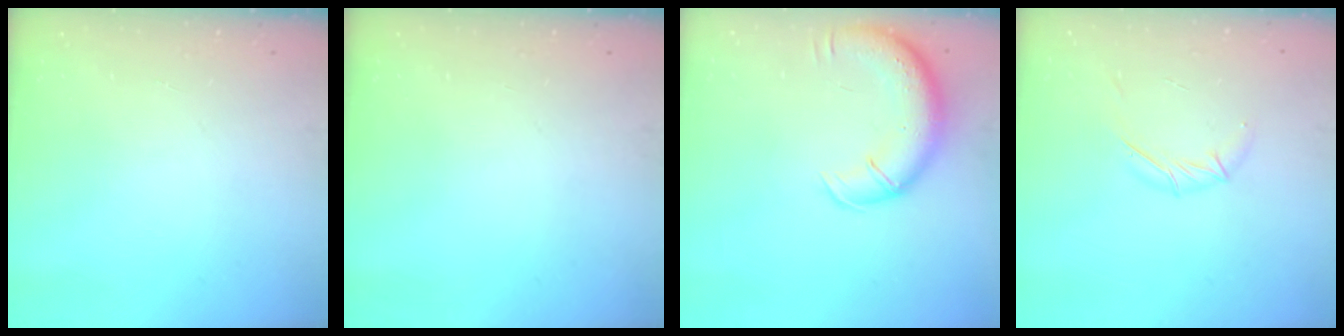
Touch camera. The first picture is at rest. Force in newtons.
{"total": 0.0}
{"total": 13.4, "press": 12.9, "slide": 3.5}
{"total": 5.8, "press": 5.7, "slide": 1.3}